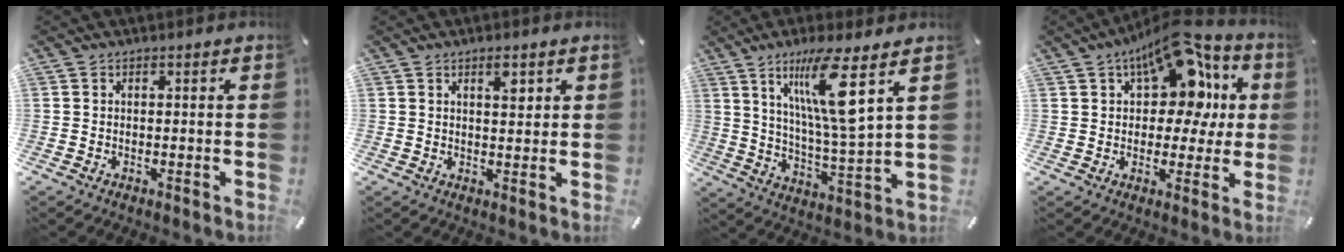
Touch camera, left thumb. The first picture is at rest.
{"total": 3.3, "force": [1.8, 1.3, 2.4], "torque": [-0.028, -0.007, 0.025]}
{"total": 15.3, "force": [7.9, 2.1, 12.9], "torque": [-0.238, -0.033, 0.121]}
{"total": 16.8, "force": [8.0, 9.7, 11.2], "torque": [-0.158, -0.044, 0.136]}